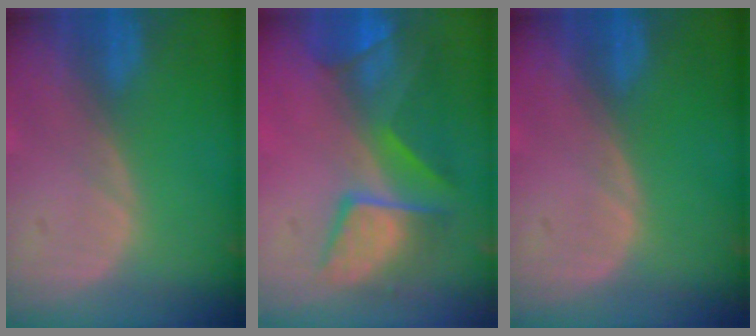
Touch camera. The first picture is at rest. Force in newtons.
{"total": 9.4, "press": 8.6, "slide": 3.8}
{"total": 0.0}